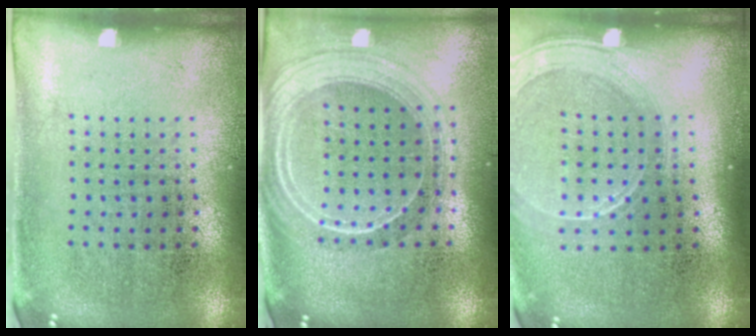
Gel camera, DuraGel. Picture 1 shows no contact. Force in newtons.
{"total": 2.3, "press": 2.0, "slide": 1.1}
{"total": 1.8, "press": 1.6, "slide": 0.8}